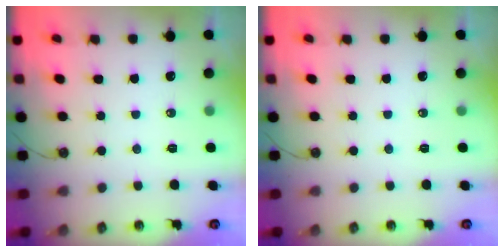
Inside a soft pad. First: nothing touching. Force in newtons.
{"total": 0.0}